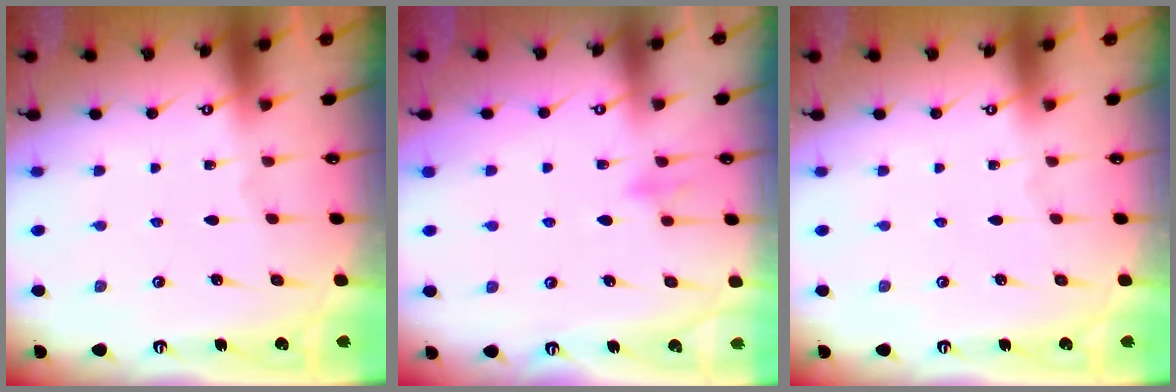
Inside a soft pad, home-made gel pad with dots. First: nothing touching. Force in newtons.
{"total": 7.9, "press": 7.9, "slide": 0.6}
{"total": 0.0}